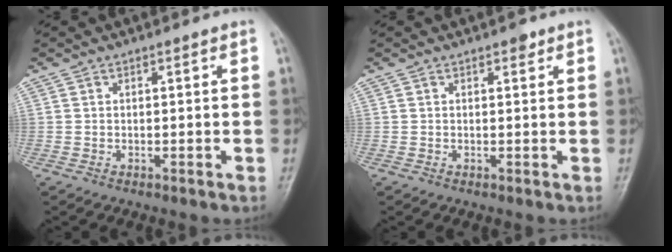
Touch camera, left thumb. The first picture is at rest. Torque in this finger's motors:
{"motor_torque": [0.09, 0.09, 0.32, 0.16, 0.02]}